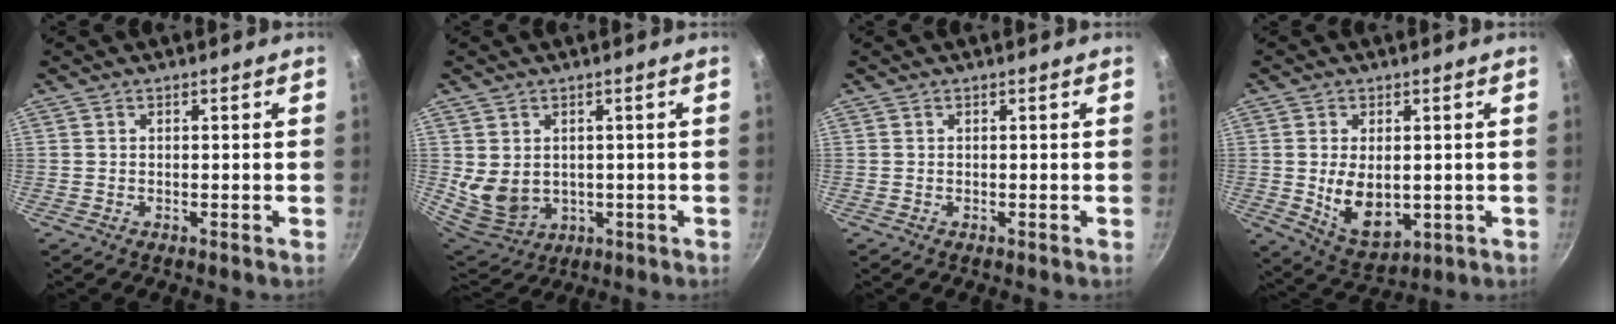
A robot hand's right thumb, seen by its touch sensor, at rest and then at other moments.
{"total": 9.1, "force": [0.5, 7.3, 5.5], "torque": [-0.089, -0.017, 0.036]}
{"total": 0.0}
{"total": 9.9, "force": [-0.3, 6.1, 7.8], "torque": [-0.120, -0.015, 0.017]}